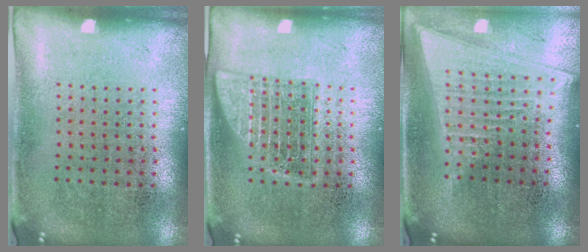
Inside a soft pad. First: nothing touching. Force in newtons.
{"total": 2.1, "press": 2.0, "slide": 0.3}
{"total": 2.0, "press": 1.7, "slide": 1.2}